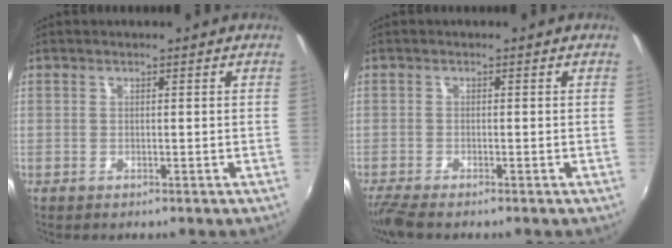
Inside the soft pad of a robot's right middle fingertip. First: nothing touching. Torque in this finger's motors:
{"motor_torque": [0.08, -0.08, 0.01, 0.01]}